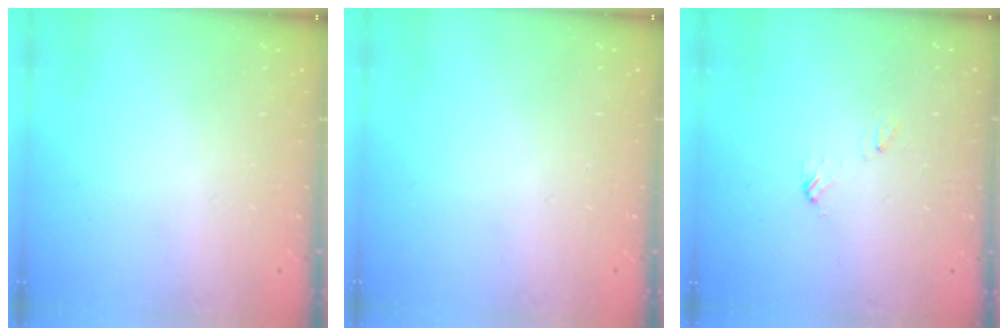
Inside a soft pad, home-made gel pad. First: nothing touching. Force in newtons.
{"total": 0.0}
{"total": 4.0, "press": 4.0, "slide": 0.3}